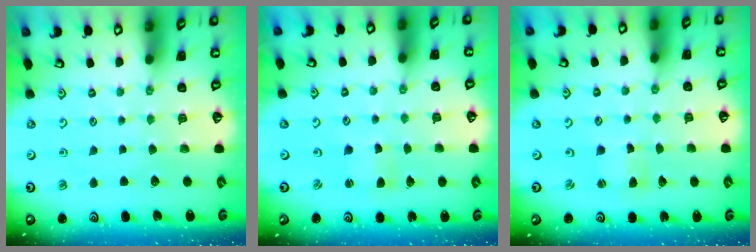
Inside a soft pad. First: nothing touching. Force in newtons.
{"total": 2.2, "press": 2.2, "slide": 0.3}
{"total": 0.7, "press": 0.7, "slide": 0.2}